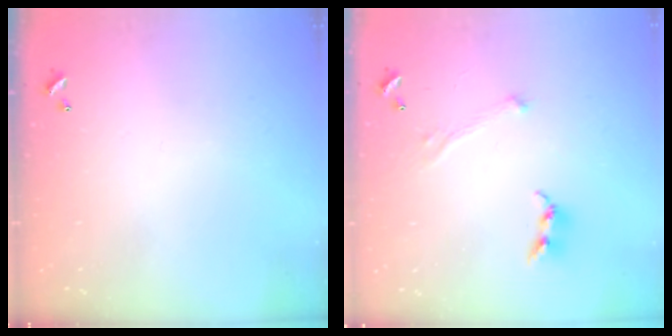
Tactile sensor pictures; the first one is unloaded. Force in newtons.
{"total": 0.8, "press": 0.7, "slide": 0.4}